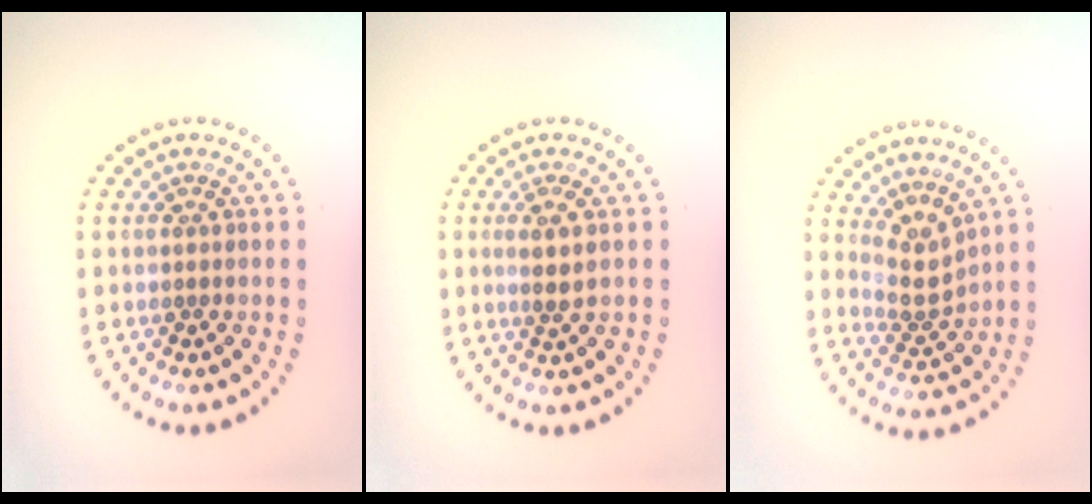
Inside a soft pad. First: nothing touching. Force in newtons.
{"total": 1.7, "press": 1.4, "slide": 1.0}
{"total": 2.5, "press": 1.8, "slide": 1.7}